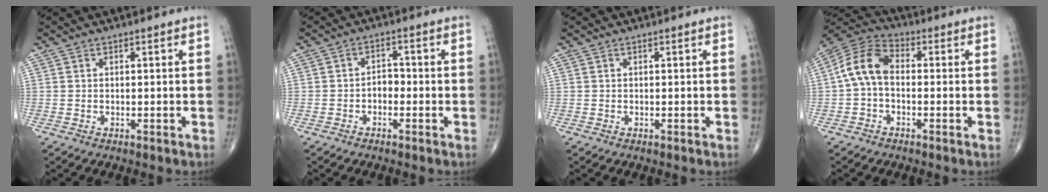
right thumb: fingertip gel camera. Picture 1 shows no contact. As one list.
[{"total": 2.7, "force": [-1.0, 1.9, 1.7], "torque": [-0.012, 0.015, -0.024]}, {"total": 0.0}, {"total": 9.0, "force": [-0.3, 5.6, 7.1], "torque": [-0.133, 0.029, -0.019]}]